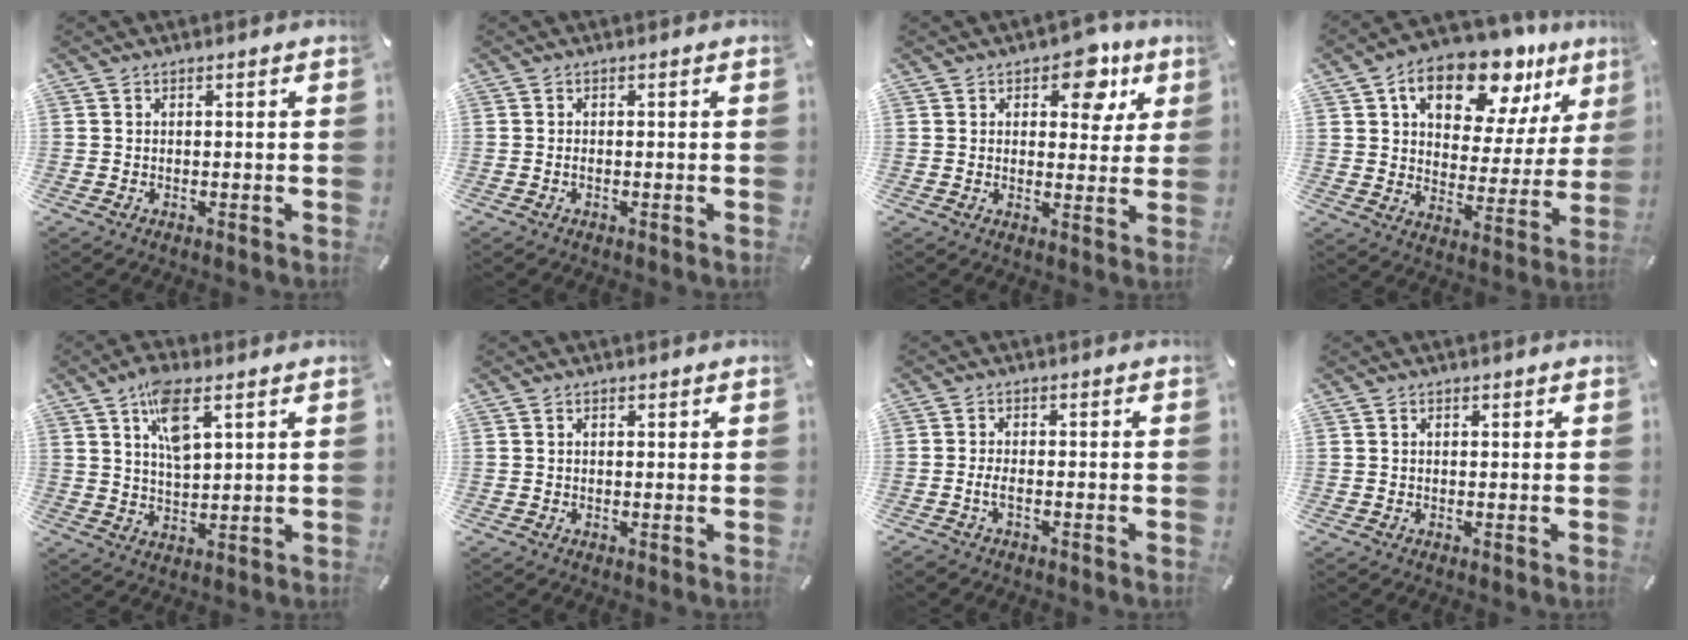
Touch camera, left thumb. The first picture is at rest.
{"total": 0.7, "force": [-0.2, 0.3, 0.6], "torque": [-0.013, -0.002, -0.004]}
{"total": 10.0, "force": [5.2, 5.9, 6.2], "torque": [-0.056, -0.024, 0.082]}
{"total": 17.2, "force": [11.2, 9.3, 9.2], "torque": [-0.137, -0.070, 0.190]}
{"total": 9.2, "force": [4.9, 3.8, 6.8], "torque": [-0.126, -0.008, 0.087]}
{"total": 1.0, "force": [0.5, 0.6, 0.7], "torque": [-0.013, 0.002, 0.009]}
{"total": 2.5, "force": [-1.0, 1.0, 2.0], "torque": [-0.042, 0.003, -0.021]}
{"total": 0.9, "force": [0.4, 0.6, 0.6], "torque": [-0.011, 0.003, 0.007]}